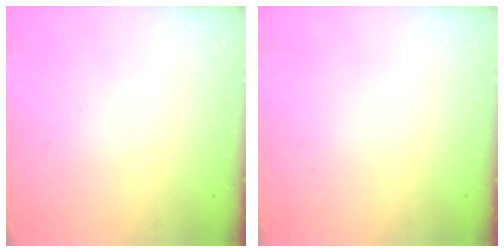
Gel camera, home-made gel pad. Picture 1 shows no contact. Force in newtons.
{"total": 0.0}